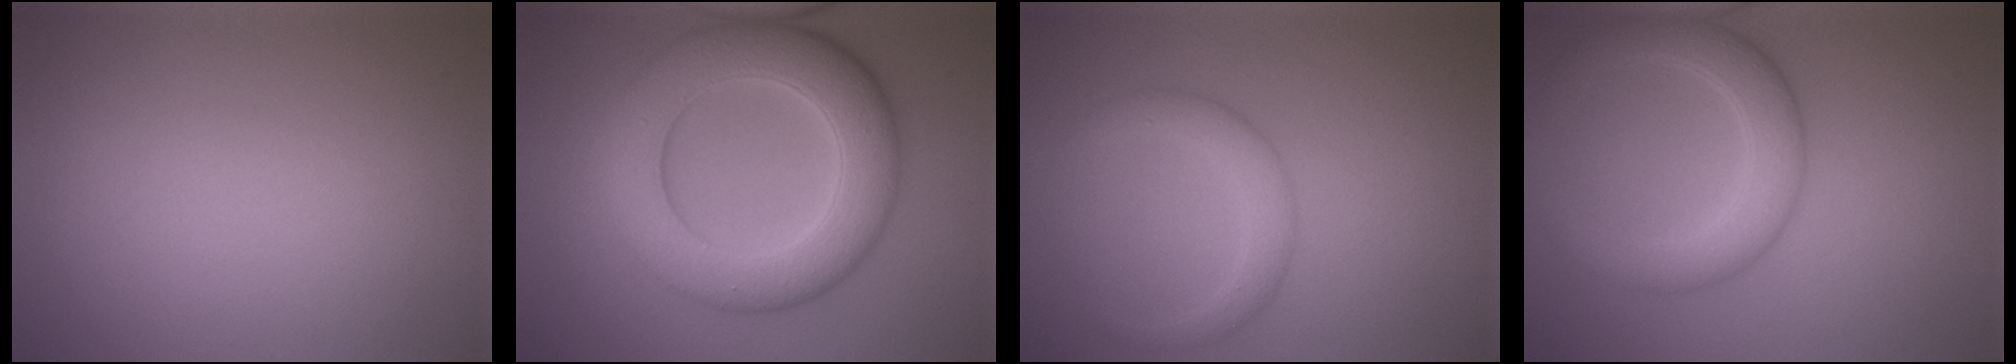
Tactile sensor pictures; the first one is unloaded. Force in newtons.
{"total": 9.6, "press": 9.6, "slide": 0.4}
{"total": 2.6, "press": 2.6, "slide": 0.2}
{"total": 4.9, "press": 4.9, "slide": 0.1}